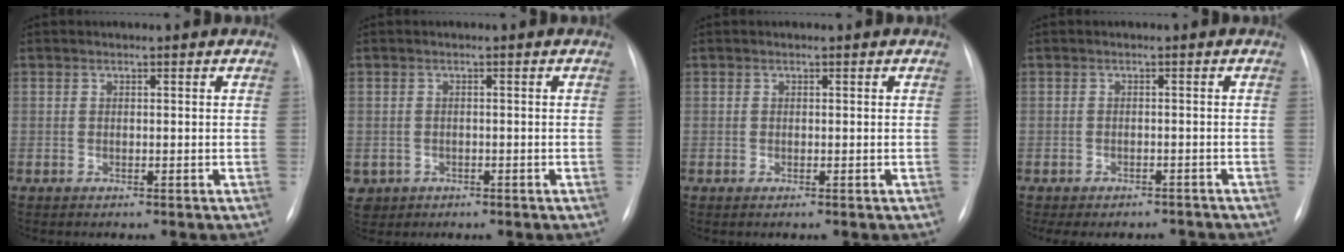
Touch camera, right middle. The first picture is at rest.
{"total": 3.4, "force": [-1.5, 3.0, 0.5], "torque": [-0.007, 0.003, -0.020]}
{"total": 0.0}
{"total": 8.3, "force": [-7.3, 3.5, 1.9], "torque": [-0.022, 0.007, -0.084]}